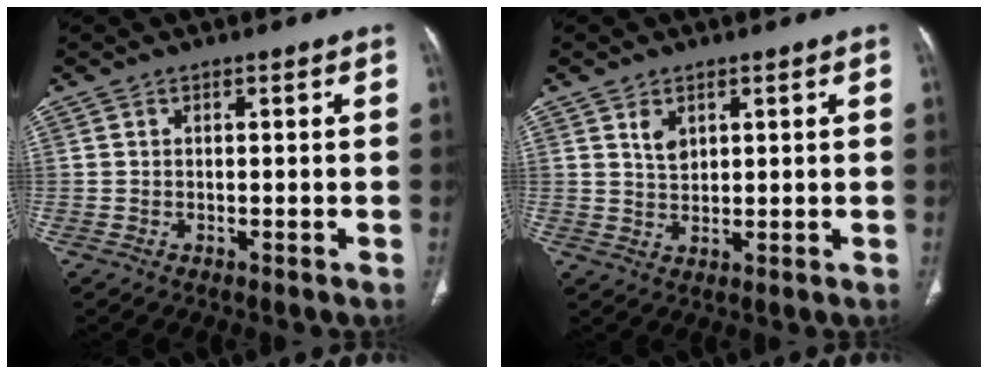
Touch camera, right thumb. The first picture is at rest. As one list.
[{"total": 3.2, "force": [1.6, 2.0, 1.8], "torque": [-0.024, -0.012, 0.036]}]